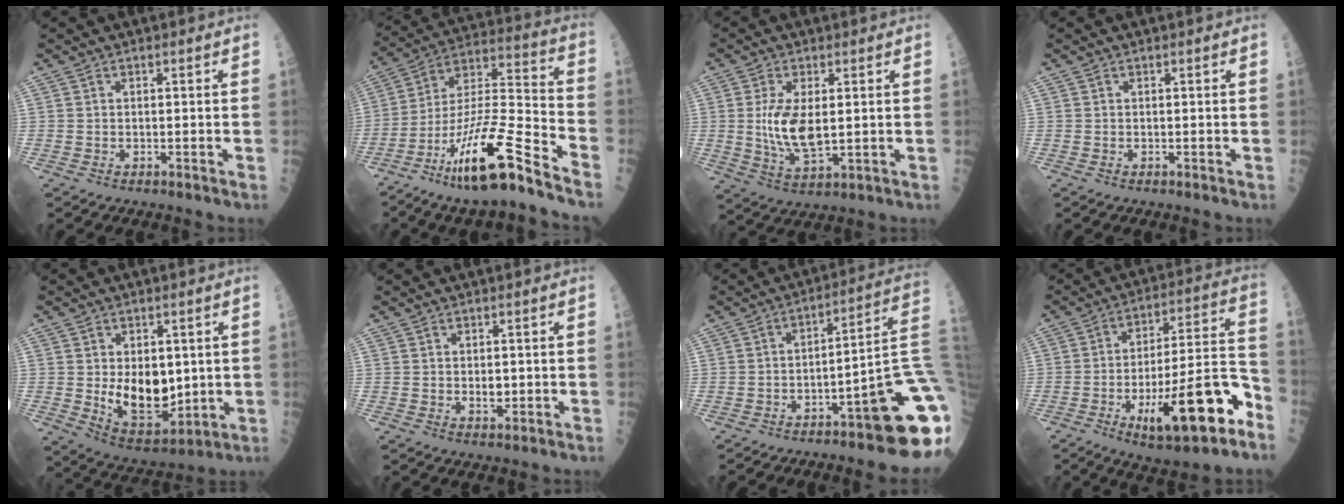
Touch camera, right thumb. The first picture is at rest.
{"total": 19.9, "force": [-12.6, 2.7, 15.2], "torque": [-0.315, 0.058, -0.226]}
{"total": 9.2, "force": [0.8, 3.9, 8.3], "torque": [-0.160, -0.016, 0.023]}
{"total": 0.0}
{"total": 12.3, "force": [0.3, 7.6, 9.6], "torque": [-0.108, -0.025, 0.026]}
{"total": 2.1, "force": [0.0, 1.3, 1.7], "torque": [-0.016, -0.003, 0.003]}
{"total": 17.8, "force": [-6.2, 3.1, 16.4], "torque": [-0.162, 0.044, -0.082]}
{"total": 20.8, "force": [-9.1, 5.8, 17.8], "torque": [-0.273, 0.042, -0.133]}